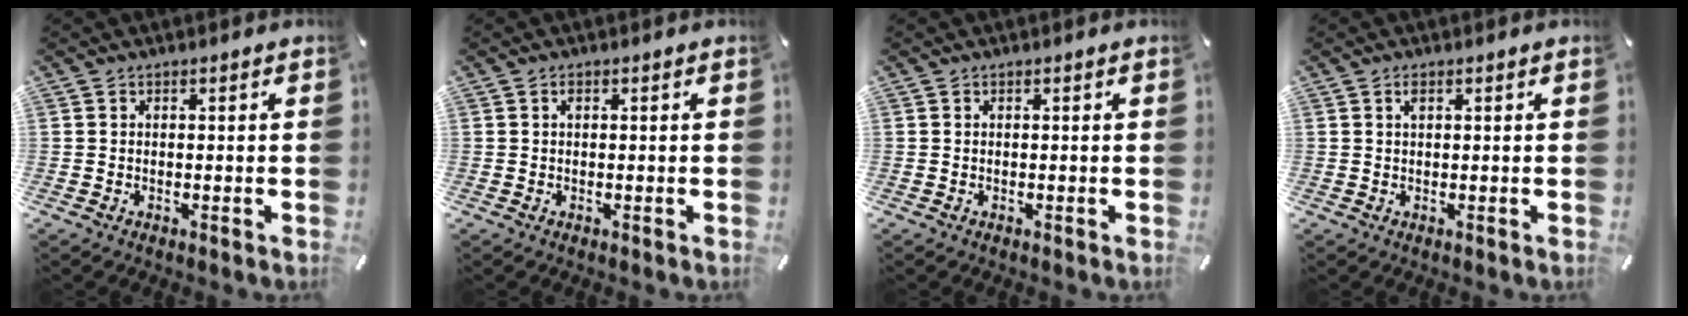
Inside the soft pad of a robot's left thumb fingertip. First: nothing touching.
{"total": 0.6, "force": [0.2, 0.3, 0.5], "torque": [-0.010, 0.002, 0.003]}
{"total": 0.0}
{"total": 1.0, "force": [0.4, 0.3, 0.8], "torque": [-0.017, 0.003, 0.007]}